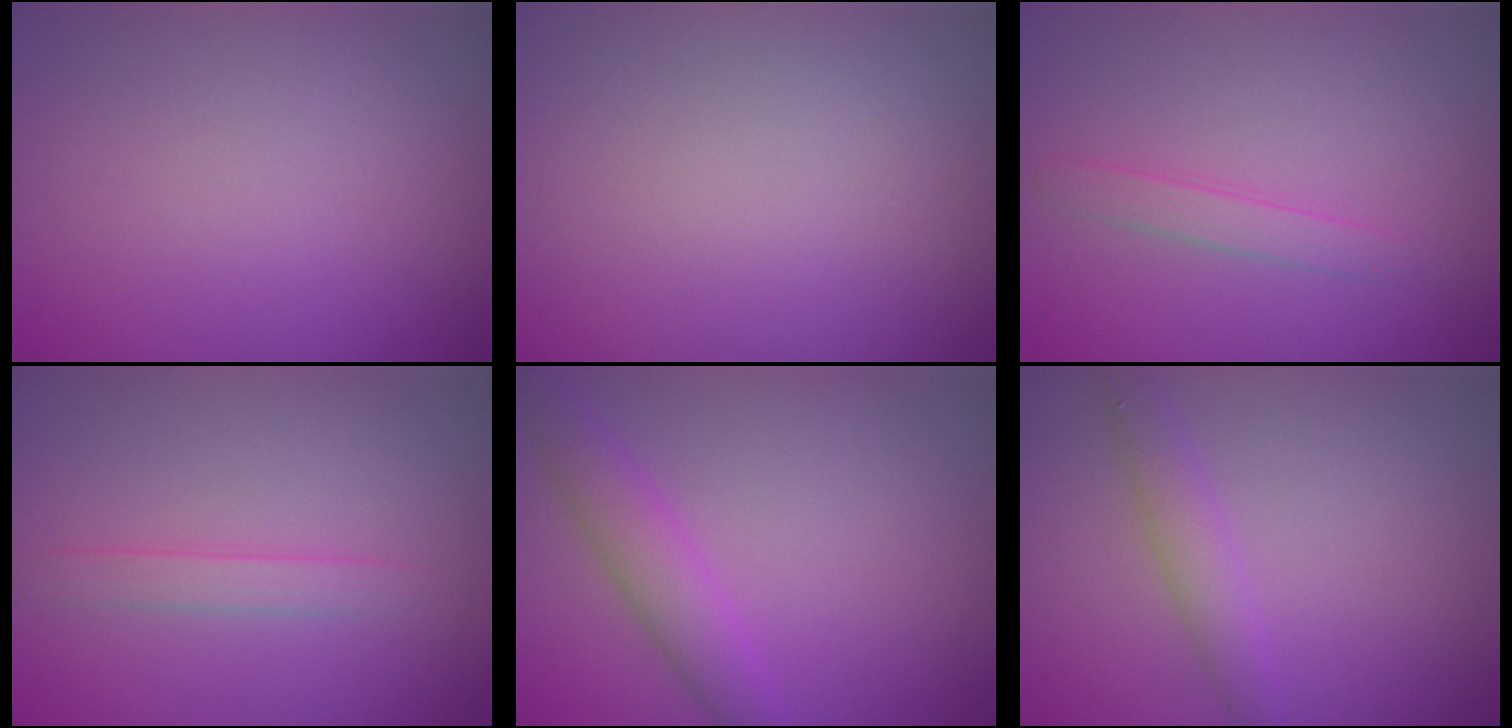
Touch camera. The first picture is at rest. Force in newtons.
{"total": 0.0}
{"total": 1.3, "press": 1.3, "slide": 0.1}
{"total": 1.2, "press": 1.2, "slide": 0.0}
{"total": 3.0, "press": 3.0, "slide": 0.1}
{"total": 2.1, "press": 2.1, "slide": 0.1}